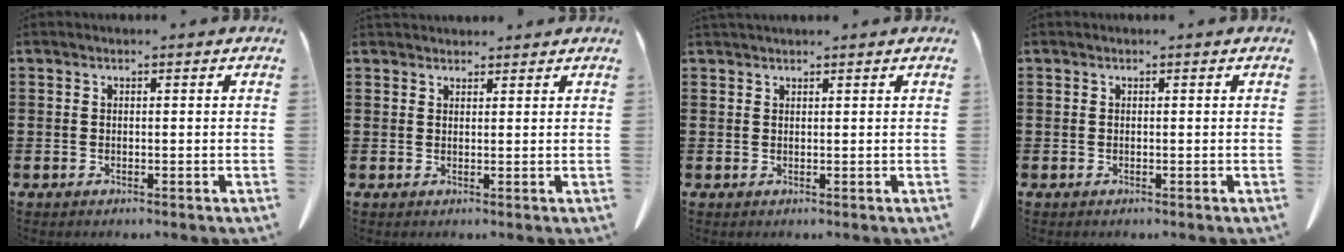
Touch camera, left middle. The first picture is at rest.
{"total": 1.7, "force": [1.6, 0.5, 0.1], "torque": [-0.007, 0.001, 0.032]}
{"total": 0.9, "force": [0.9, 0.0, 0.1], "torque": [-0.005, -0.003, 0.018]}
{"total": 0.0}